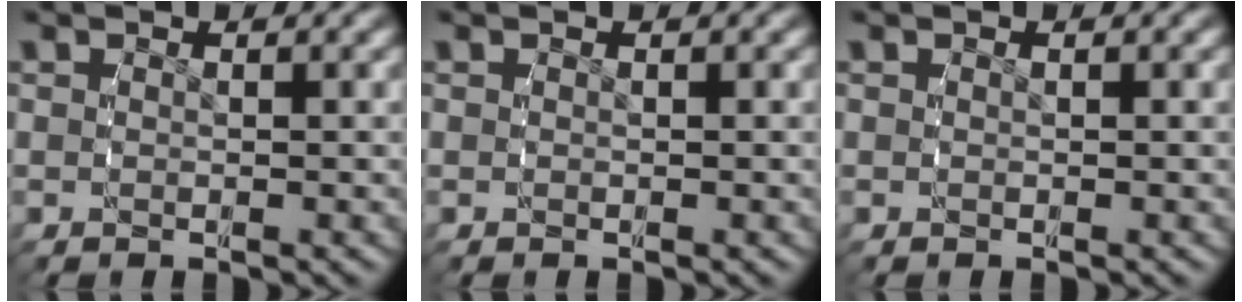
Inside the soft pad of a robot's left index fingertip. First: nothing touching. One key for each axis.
{"total": 0.0}
{"total": 0.0}